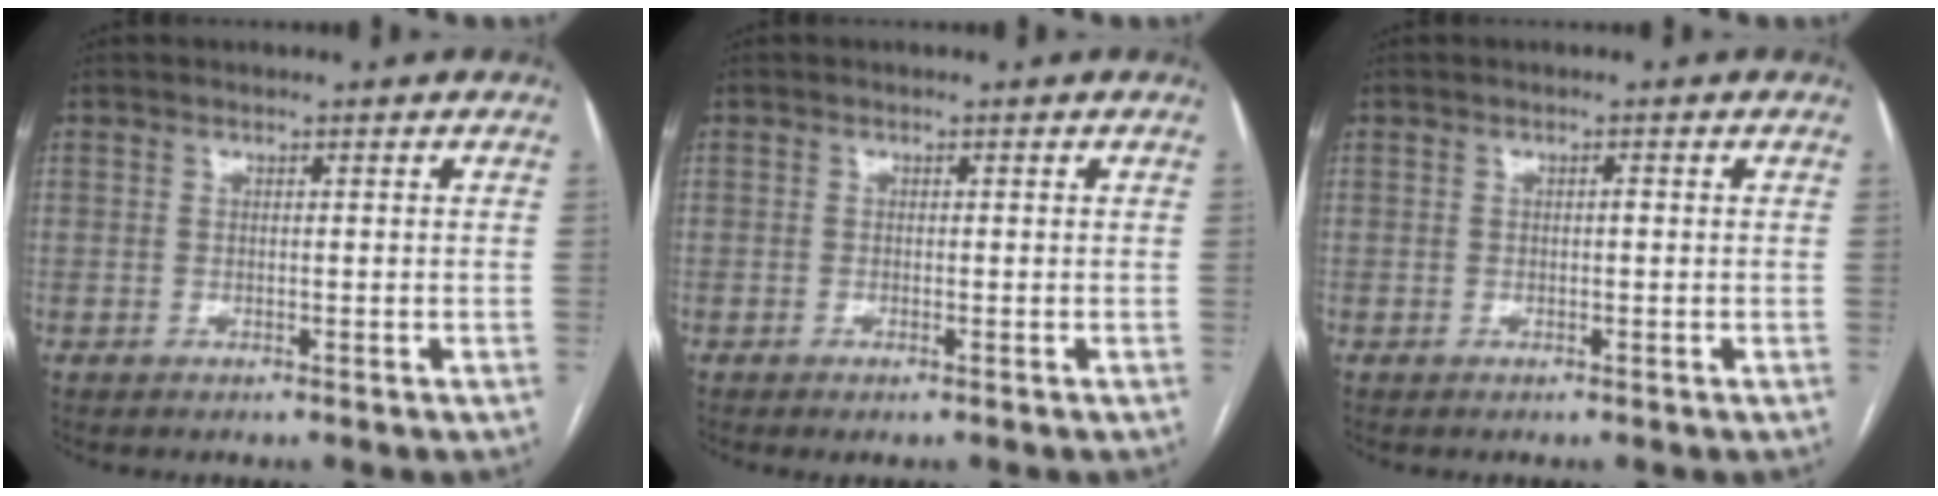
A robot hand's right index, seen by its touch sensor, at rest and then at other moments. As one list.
[{"total": 0.8, "force": [-0.5, 0.0, 0.6], "torque": [-0.009, -0.001, -0.009]}, {"total": 0.5, "force": [-0.1, 0.2, 0.5], "torque": [-0.006, 0.002, -0.002]}]